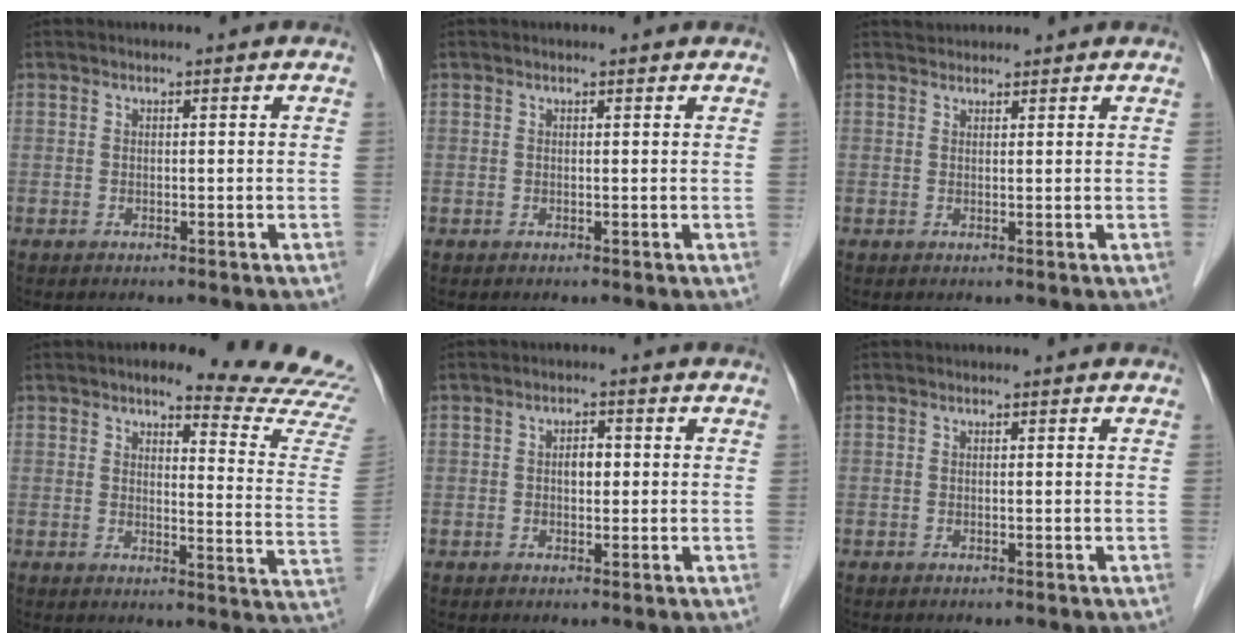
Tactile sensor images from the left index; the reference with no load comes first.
{"total": 0.6, "force": [0.6, 0.1, 0.1], "torque": [-0.008, 0.002, 0.006]}
{"total": 1.8, "force": [1.7, 0.5, -0.1], "torque": [-0.005, 0.019, 0.032]}
{"total": 16.2, "force": [15.0, 1.3, 6.2], "torque": [-0.061, -0.096, 0.147]}
{"total": 2.2, "force": [0.0, 1.3, 1.8], "torque": [-0.028, 0.006, 0.000]}
{"total": 0.0}